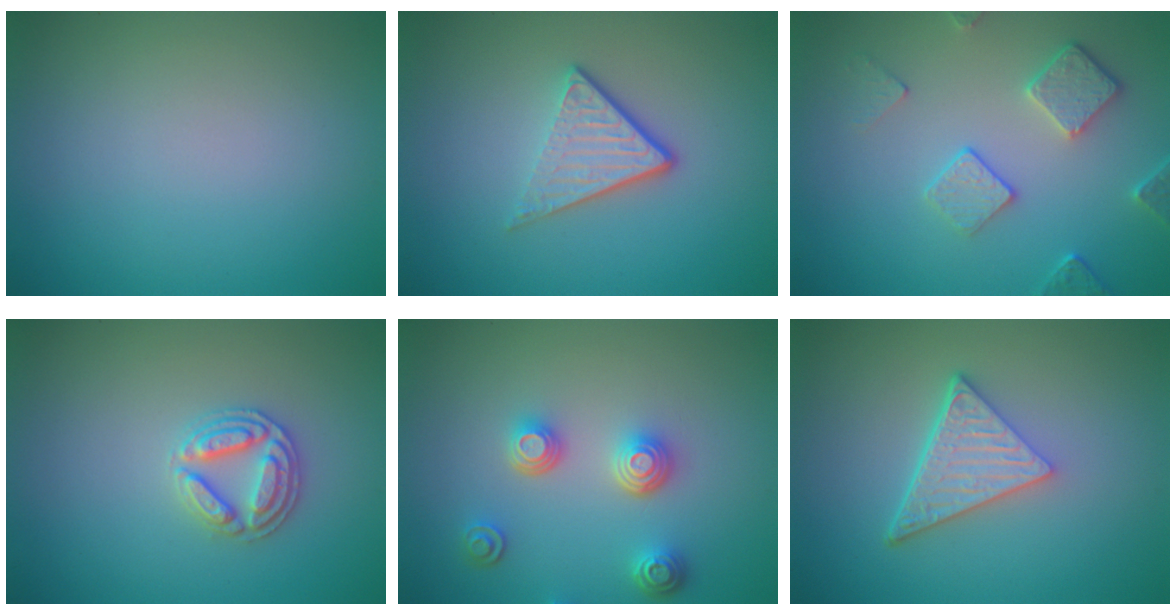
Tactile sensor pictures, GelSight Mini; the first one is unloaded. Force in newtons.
{"total": 3.7, "press": 2.6, "slide": 2.6}
{"total": 3.7, "press": 3.1, "slide": 1.9}
{"total": 2.8, "press": 2.8, "slide": 0.3}
{"total": 3.6, "press": 3.0, "slide": 2.0}
{"total": 4.9, "press": 3.4, "slide": 3.5}